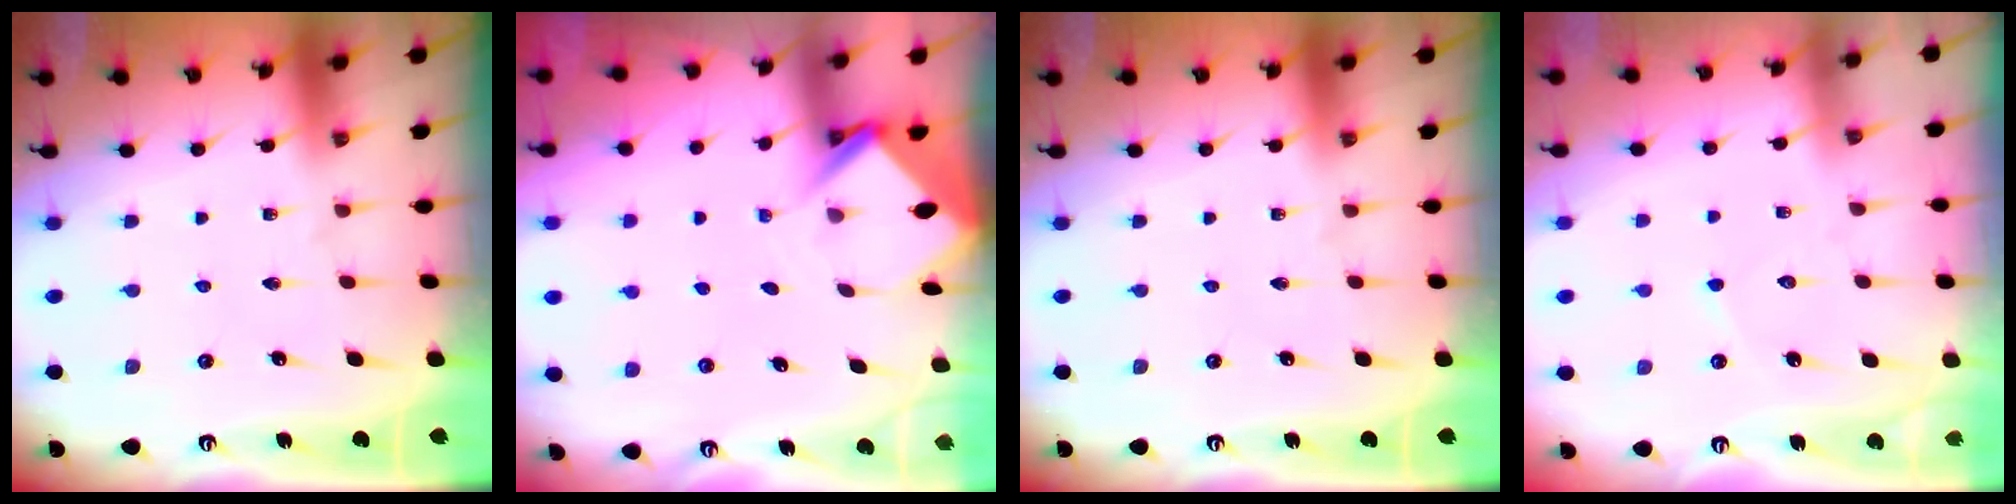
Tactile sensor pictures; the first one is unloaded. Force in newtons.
{"total": 3.6, "press": 3.6, "slide": 0.2}
{"total": 0.0}
{"total": 2.8, "press": 2.8, "slide": 0.2}